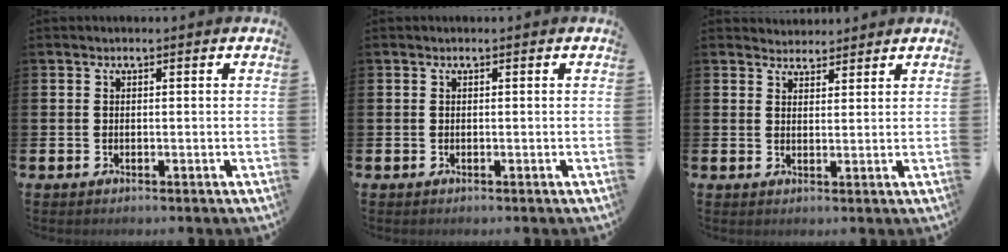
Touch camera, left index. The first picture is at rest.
{"total": 0.0}
{"total": 3.0, "force": [2.9, 0.9, -0.1], "torque": [-0.004, -0.010, 0.054]}